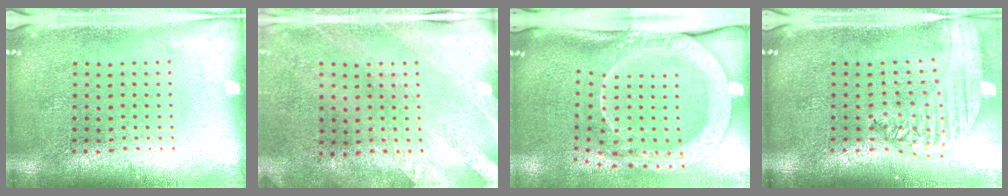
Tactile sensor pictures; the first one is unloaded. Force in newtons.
{"total": 2.6, "press": 2.1, "slide": 1.6}
{"total": 3.0, "press": 2.1, "slide": 2.1}
{"total": 2.2, "press": 2.0, "slide": 1.0}